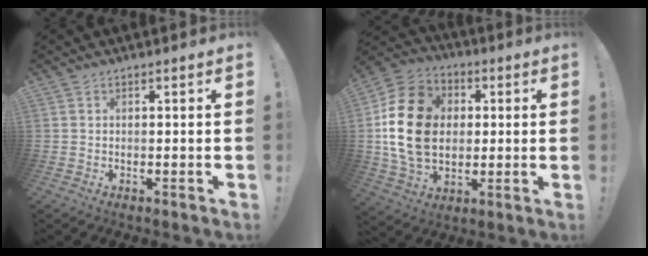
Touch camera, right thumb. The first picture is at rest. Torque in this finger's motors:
{"motor_torque": [1.94, 3.02, 1.86, -0.36, 0.60]}